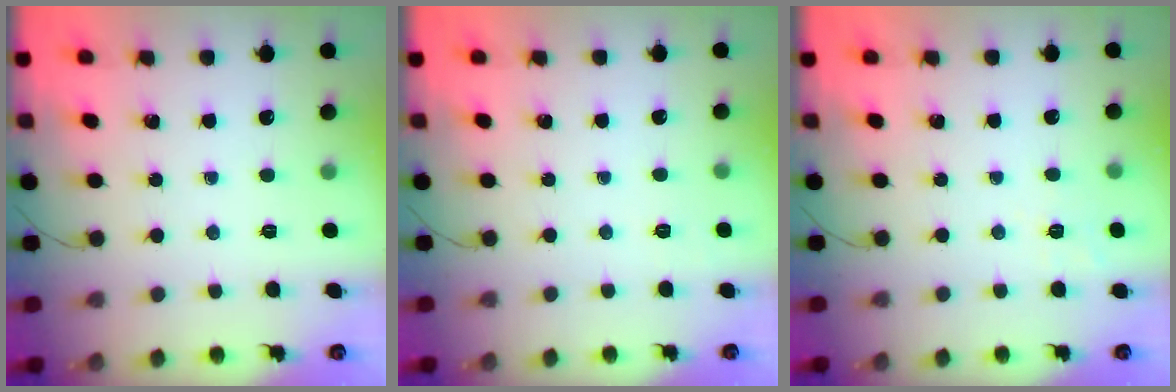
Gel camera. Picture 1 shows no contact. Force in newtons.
{"total": 2.0, "press": 1.3, "slide": 1.5}
{"total": 4.1, "press": 3.7, "slide": 1.8}